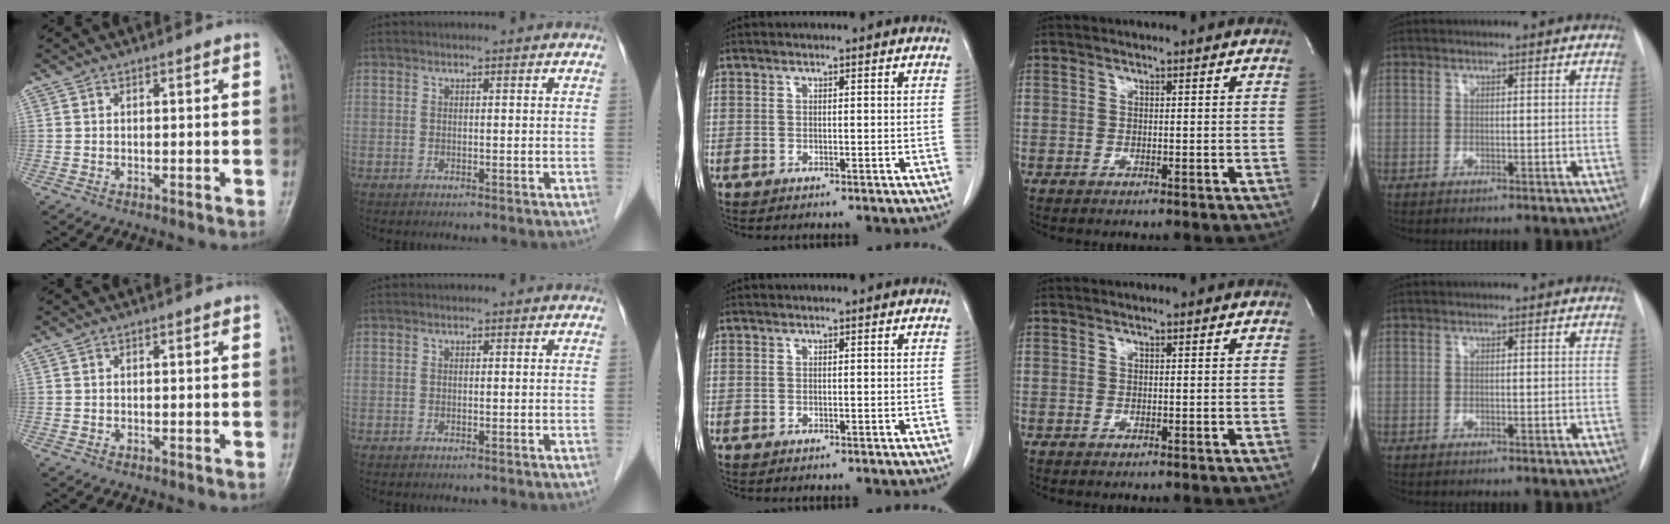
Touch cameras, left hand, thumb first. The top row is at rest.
{}